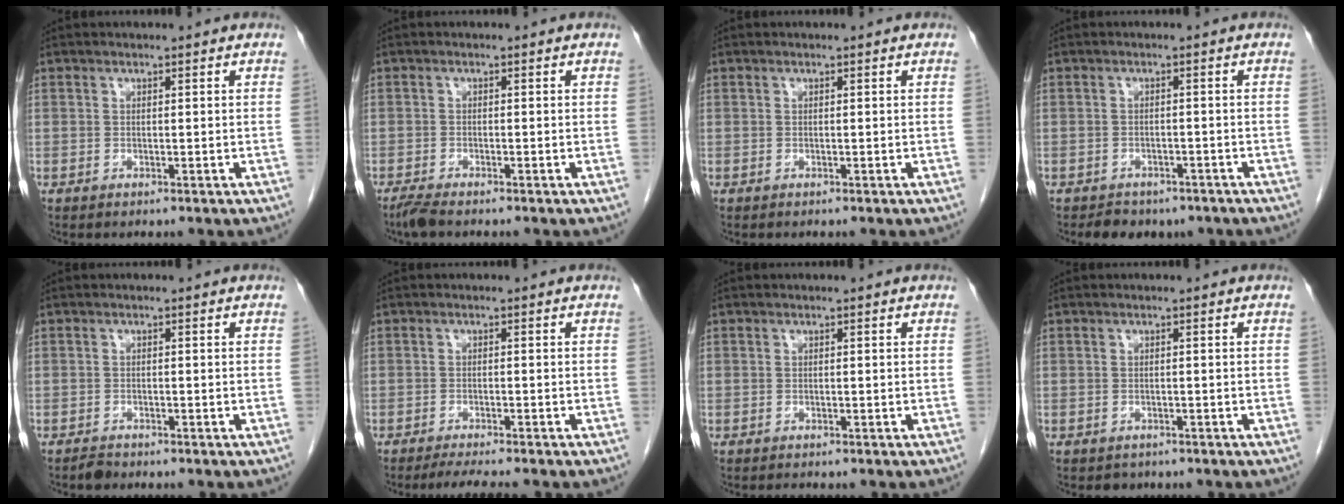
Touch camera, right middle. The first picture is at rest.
{"total": 2.2, "force": [-1.9, 0.2, 1.1], "torque": [-0.032, -0.007, -0.038]}
{"total": 0.0}
{"total": 5.2, "force": [-4.2, 2.8, 1.5], "torque": [-0.023, 0.002, -0.048]}
{"total": 1.2, "force": [-1.1, 0.3, 0.3], "torque": [-0.009, -0.002, -0.019]}
{"total": 4.6, "force": [-4.0, -0.2, 2.3], "torque": [-0.037, -0.014, -0.062]}
{"total": 0.6, "force": [-0.6, 0.1, 0.1], "torque": [-0.008, -0.003, -0.010]}
{"total": 1.4, "force": [-1.1, 0.8, 0.0], "torque": [-0.011, -0.002, -0.016]}